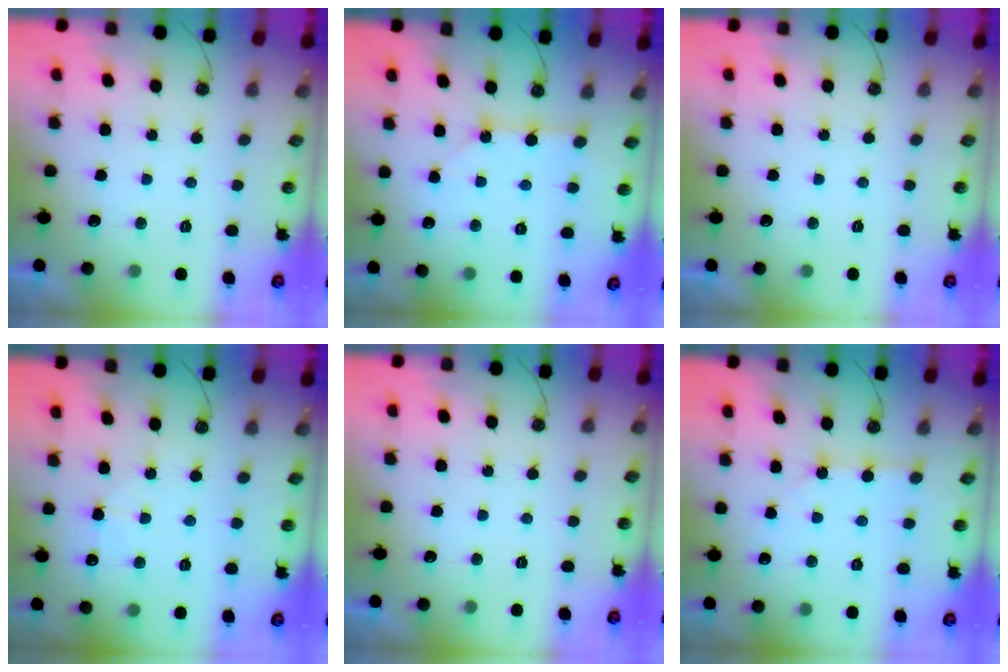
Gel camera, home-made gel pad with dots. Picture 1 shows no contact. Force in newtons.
{"total": 3.2, "press": 3.2, "slide": 0.2}
{"total": 0.0}
{"total": 3.0, "press": 2.9, "slide": 0.5}
{"total": 0.0}
{"total": 1.7, "press": 1.7, "slide": 0.1}